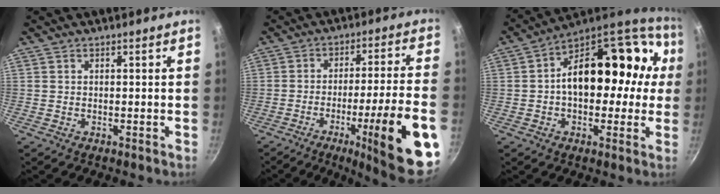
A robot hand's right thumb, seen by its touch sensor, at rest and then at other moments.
{"total": 20.9, "force": [-8.6, 2.8, 18.9], "torque": [-0.245, 0.029, -0.120]}
{"total": 23.8, "force": [2.5, 16.1, 17.3], "torque": [-0.218, 0.058, 0.034]}